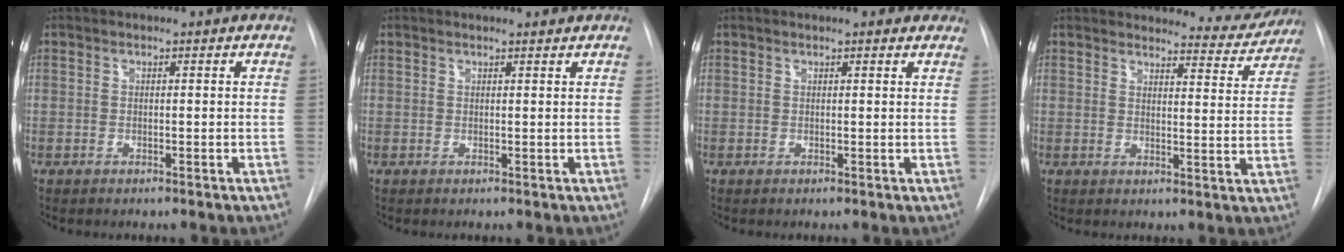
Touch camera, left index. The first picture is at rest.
{"total": 2.0, "force": [1.9, 0.0, 0.2], "torque": [-0.008, 0.005, 0.022]}
{"total": 6.1, "force": [5.4, 1.7, 2.4], "torque": [-0.025, 0.011, 0.052]}
{"total": 8.6, "force": [8.4, 1.4, 0.3], "torque": [0.014, -0.029, 0.088]}